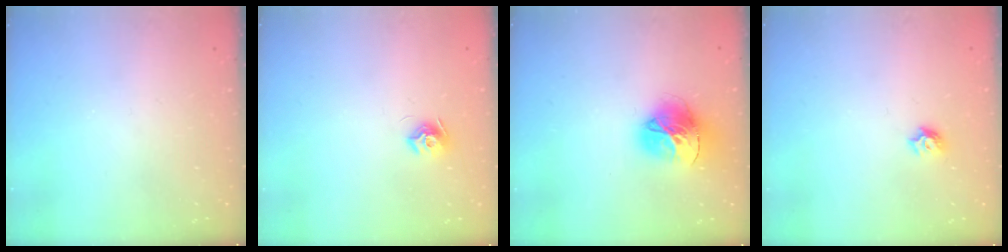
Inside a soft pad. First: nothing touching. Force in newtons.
{"total": 7.8, "press": 7.8, "slide": 0.2}
{"total": 16.0, "press": 15.9, "slide": 1.7}
{"total": 5.1, "press": 5.1, "slide": 0.6}